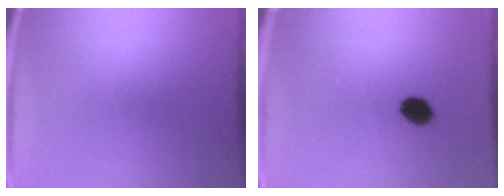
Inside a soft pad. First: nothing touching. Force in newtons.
{"total": 3.8}